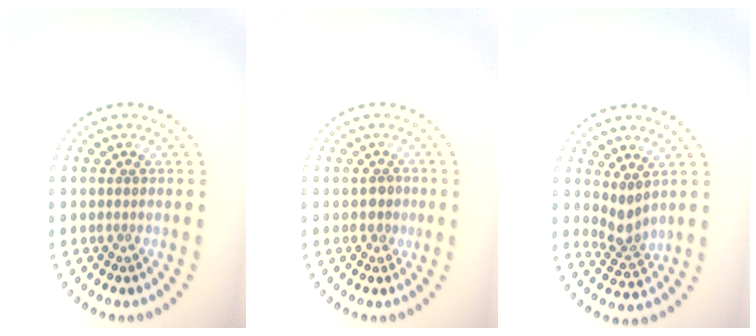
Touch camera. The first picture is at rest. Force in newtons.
{"total": 1.2, "press": 1.1, "slide": 0.5}
{"total": 2.2, "press": 1.7, "slide": 1.4}